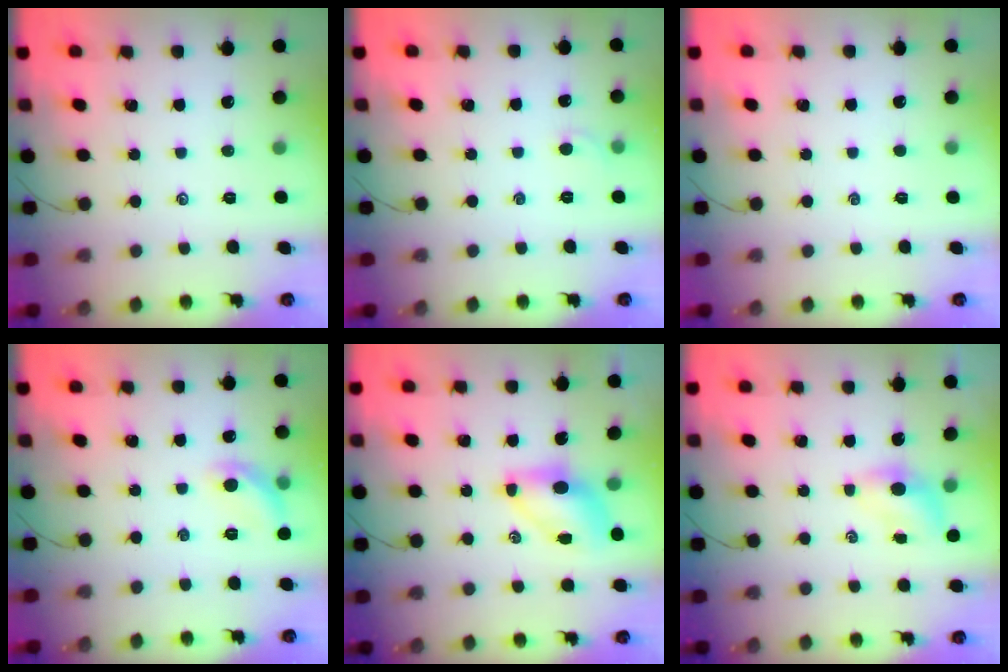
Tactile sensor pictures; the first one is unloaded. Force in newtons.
{"total": 2.7, "press": 2.5, "slide": 0.9}
{"total": 0.0}
{"total": 8.1, "press": 8.1, "slide": 0.7}
{"total": 6.9, "press": 6.8, "slide": 0.8}
{"total": 4.3, "press": 4.1, "slide": 1.0}